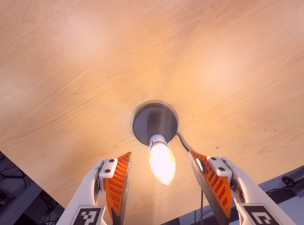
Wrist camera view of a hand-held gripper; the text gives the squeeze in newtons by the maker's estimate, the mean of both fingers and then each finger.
{"total": 0.0}